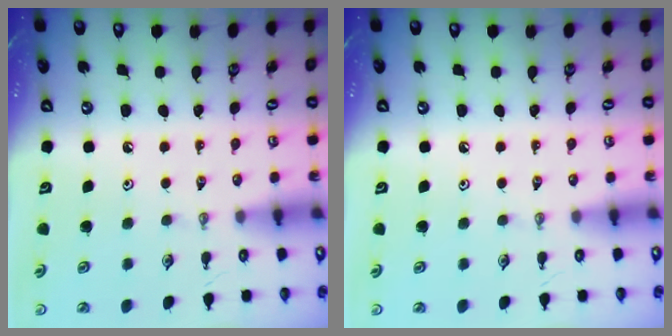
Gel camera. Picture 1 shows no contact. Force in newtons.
{"total": 0.0}